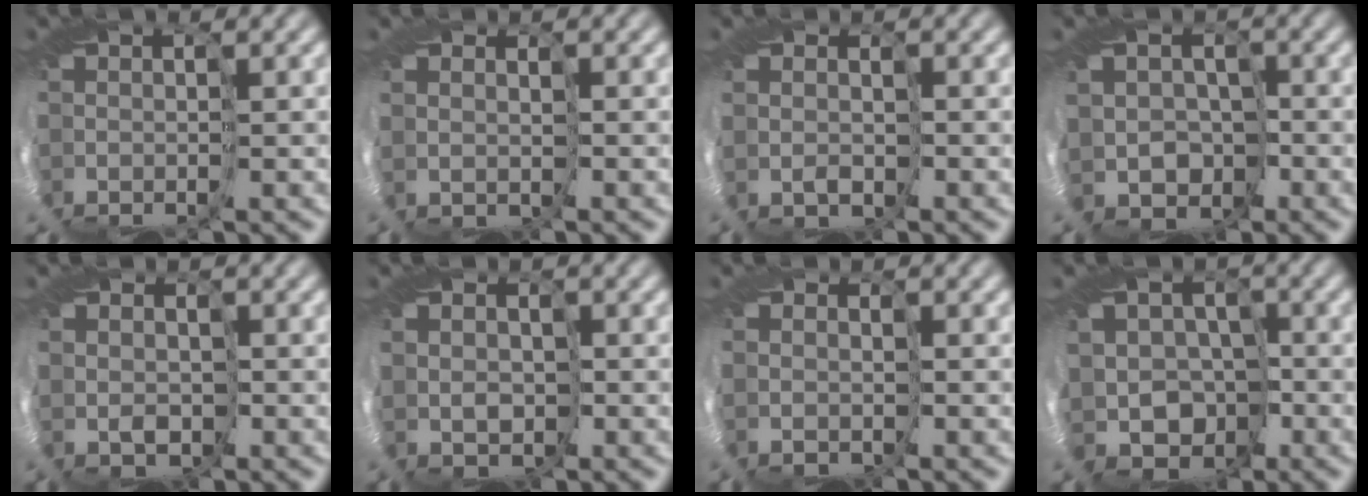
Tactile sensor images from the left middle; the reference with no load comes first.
{"total": 1.7, "force": [1.6, 0.0, -0.6], "torque": [0.008, -0.009, 0.035]}
{"total": 2.1, "force": [1.8, -0.5, -1.0], "torque": [0.021, 0.001, 0.032]}
{"total": 2.7, "force": [0.1, 2.7, 0.1], "torque": [0.015, 0.011, -0.028]}
{"total": 2.1, "force": [2.0, 0.2, -0.6], "torque": [0.001, -0.002, 0.033]}
{"total": 2.4, "force": [2.3, 0.6, -0.5], "torque": [0.003, 0.003, 0.038]}
{"total": 1.8, "force": [1.7, 0.2, -0.5], "torque": [0.009, -0.002, 0.031]}
{"total": 4.6, "force": [-1.0, 4.4, 0.9], "torque": [-0.003, 0.007, -0.053]}